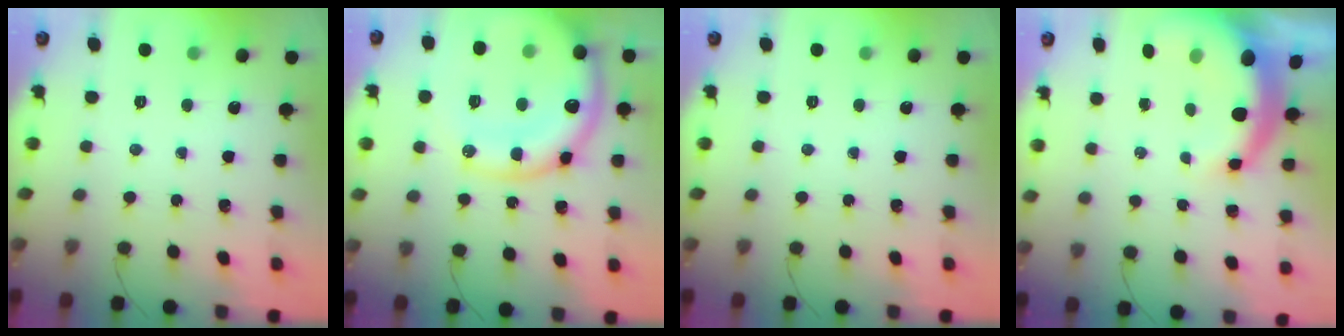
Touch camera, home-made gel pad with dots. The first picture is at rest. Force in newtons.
{"total": 25.2, "press": 24.6, "slide": 5.3}
{"total": 0.0}
{"total": 8.1, "press": 8.0, "slide": 1.3}